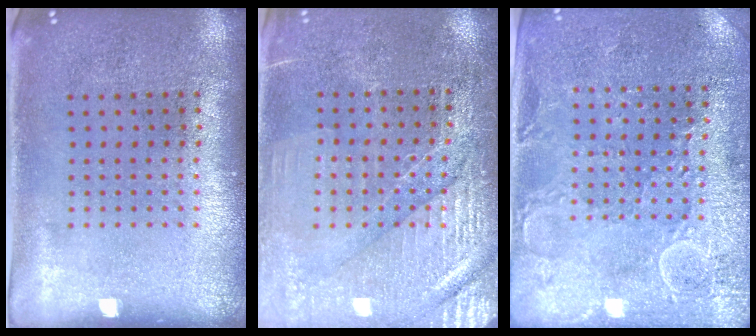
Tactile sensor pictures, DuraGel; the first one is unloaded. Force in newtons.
{"total": 3.0, "press": 2.9, "slide": 0.9}
{"total": 2.8, "press": 2.8, "slide": 0.5}